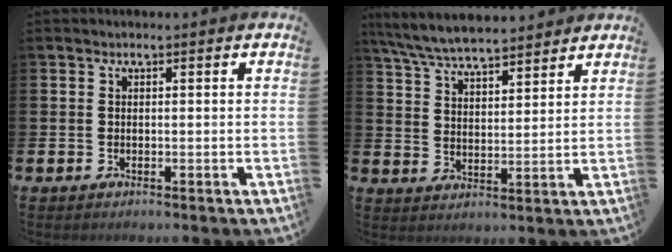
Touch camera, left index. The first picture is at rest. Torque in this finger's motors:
{"motor_torque": [0.62, -1.02, 1.06, 0.21]}